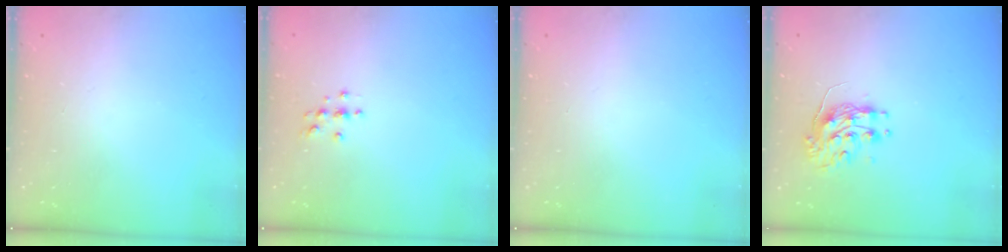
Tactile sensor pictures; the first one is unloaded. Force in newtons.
{"total": 3.7, "press": 3.7, "slide": 0.5}
{"total": 0.0}
{"total": 9.3, "press": 9.3, "slide": 0.8}